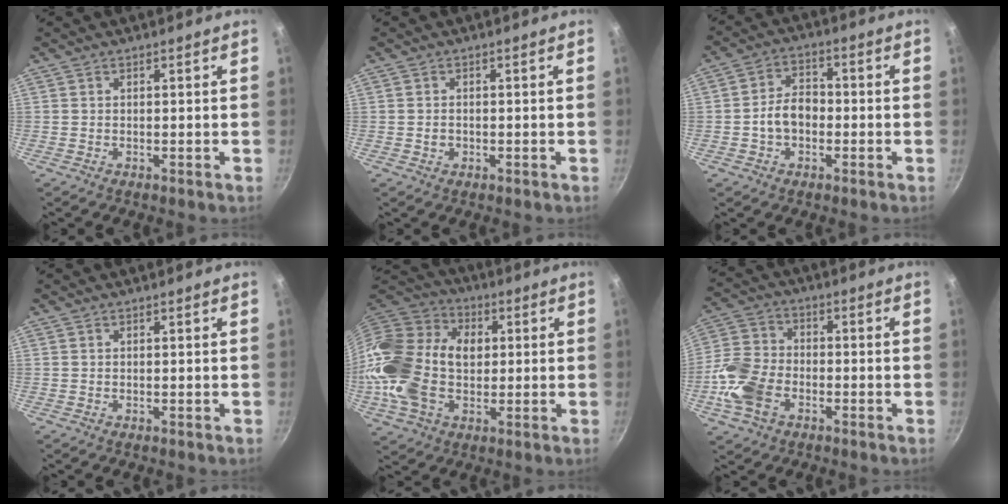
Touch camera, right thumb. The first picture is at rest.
{"total": 1.4, "force": [-0.3, 1.1, 0.7], "torque": [-0.012, 0.003, -0.006]}
{"total": 6.7, "force": [-1.4, 4.8, 4.4], "torque": [-0.054, 0.027, -0.030]}
{"total": 0.0}
{"total": 22.0, "force": [0.5, 15.5, 15.6], "torque": [-0.287, 0.031, 0.003]}
{"total": 11.2, "force": [-4.2, 7.6, 7.2], "torque": [-0.135, 0.024, -0.099]}